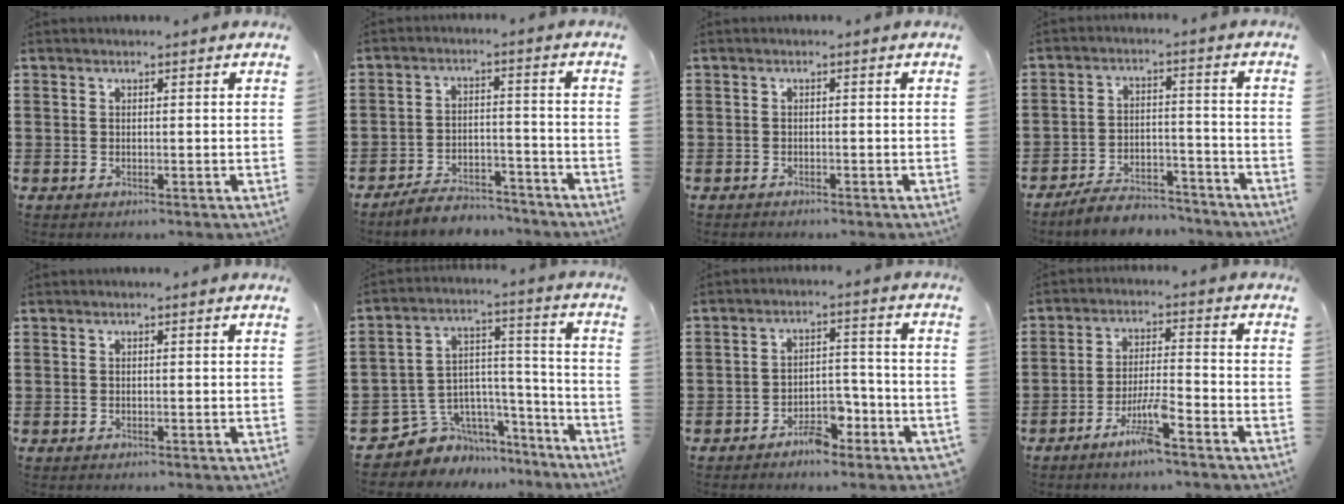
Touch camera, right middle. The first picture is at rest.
{"total": 5.0, "force": [-4.9, 0.9, 0.8], "torque": [-0.013, 0.012, -0.098]}
{"total": 0.8, "force": [-0.7, 0.3, -0.1], "torque": [0.001, 0.002, -0.017]}
{"total": 5.7, "force": [-5.5, 1.2, 1.1], "torque": [-0.022, 0.014, -0.109]}
{"total": 0.0}
{"total": 6.4, "force": [-4.5, 4.6, 0.4], "torque": [-0.033, 0.002, -0.085]}
{"total": 5.3, "force": [-4.0, 2.2, 2.6], "torque": [-0.040, 0.019, -0.076]}
{"total": 6.3, "force": [-4.2, 0.5, 4.6], "torque": [-0.101, -0.009, -0.079]}